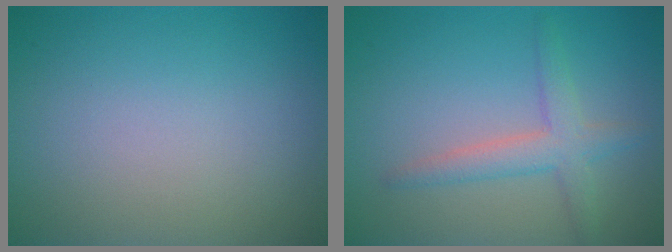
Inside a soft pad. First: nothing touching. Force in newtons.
{"total": 3.0, "press": 3.0, "slide": 0.1}